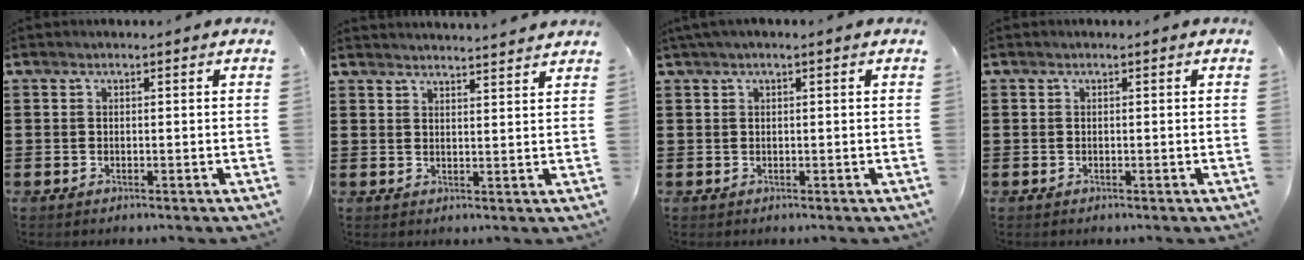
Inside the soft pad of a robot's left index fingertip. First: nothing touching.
{"total": 2.8, "force": [2.7, -0.7, 0.1], "torque": [-0.009, -0.014, 0.051]}
{"total": 1.0, "force": [0.3, 0.0, 1.0], "torque": [-0.018, -0.002, 0.007]}
{"total": 0.0}